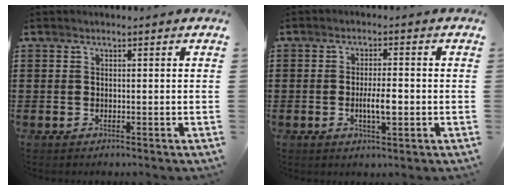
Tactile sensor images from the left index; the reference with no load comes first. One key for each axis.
{"total": 4.3, "fx": -0.6, "fy": 1.2, "fz": 4.1, "tx": -0.078, "ty": -0.001, "tz": -0.014}